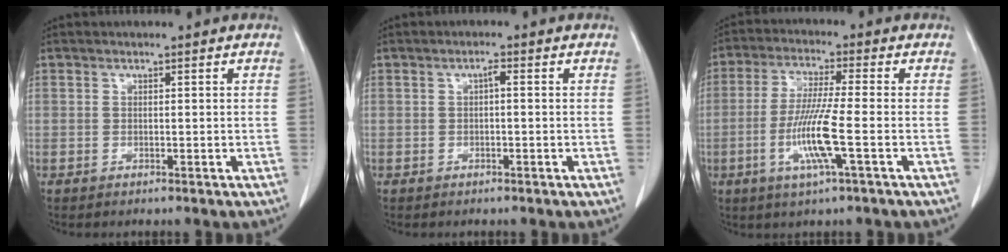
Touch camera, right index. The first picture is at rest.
{"total": 1.1, "force": [0.0, 0.2, 1.0], "torque": [-0.018, 0.003, 0.000]}
{"total": 9.2, "force": [-2.6, -0.4, 8.8], "torque": [-0.178, -0.013, -0.054]}